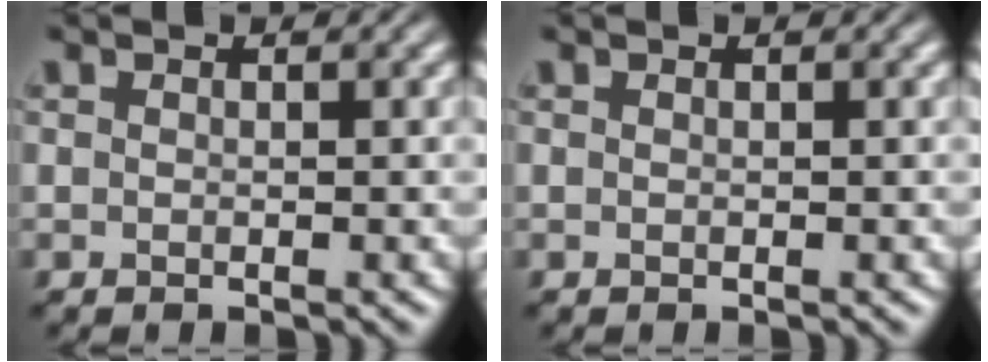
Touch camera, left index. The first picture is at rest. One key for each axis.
{"total": 0.0}